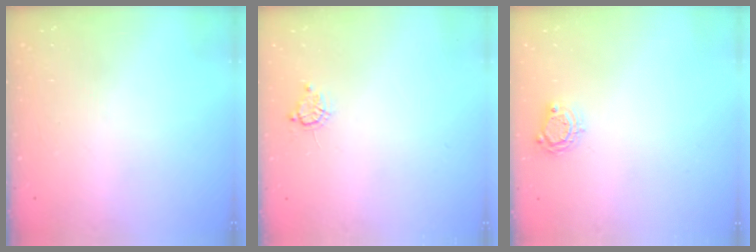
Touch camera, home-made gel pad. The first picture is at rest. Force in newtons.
{"total": 4.8, "press": 4.8, "slide": 0.5}
{"total": 5.3, "press": 5.2, "slide": 0.5}